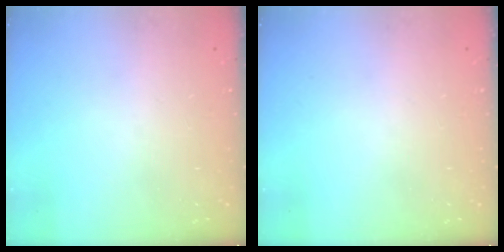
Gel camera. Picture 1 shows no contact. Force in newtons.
{"total": 0.0}